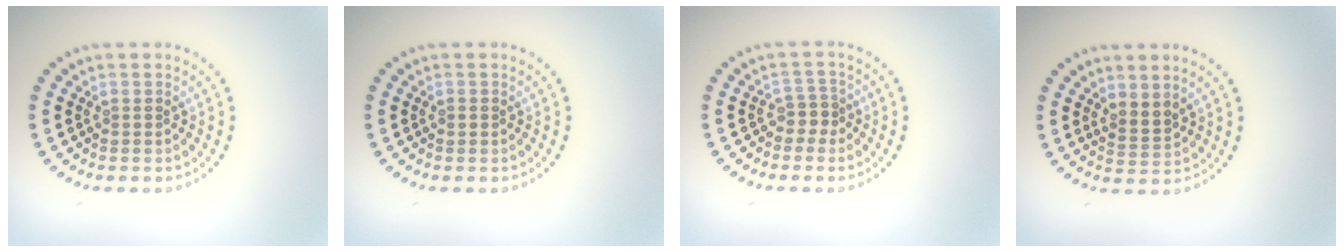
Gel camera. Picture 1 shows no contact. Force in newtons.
{"total": 0.7, "press": 0.7, "slide": 0.1}
{"total": 1.7, "press": 1.3, "slide": 1.1}
{"total": 1.8, "press": 1.3, "slide": 1.3}